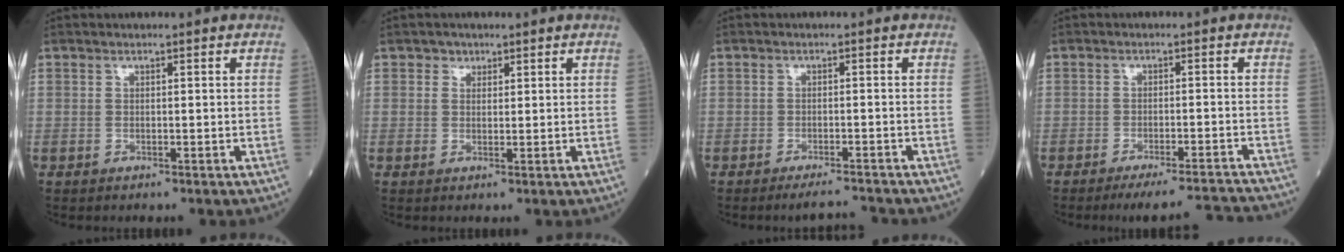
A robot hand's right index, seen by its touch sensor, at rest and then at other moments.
{"total": 1.2, "force": [0.9, 0.7, 0.2], "torque": [0.004, -0.006, 0.008]}
{"total": 3.7, "force": [-3.5, -0.4, 0.9], "torque": [-0.009, -0.012, -0.056]}
{"total": 10.0, "force": [-9.6, -0.9, 2.3], "torque": [-0.018, 0.000, -0.134]}